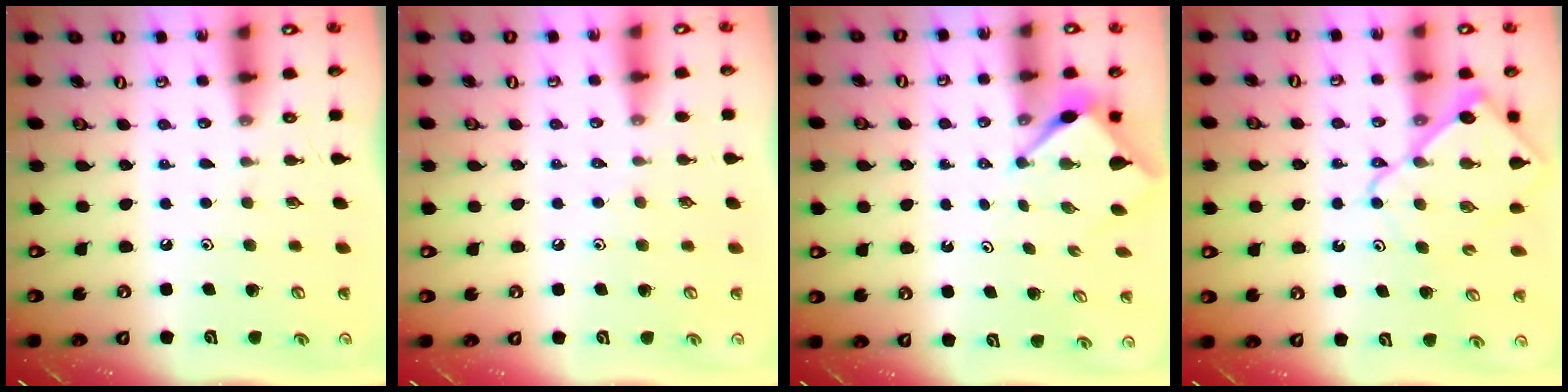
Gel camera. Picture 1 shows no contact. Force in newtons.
{"total": 4.7, "press": 4.6, "slide": 0.7}
{"total": 2.9, "press": 2.9, "slide": 0.3}
{"total": 12.6, "press": 12.6, "slide": 1.3}